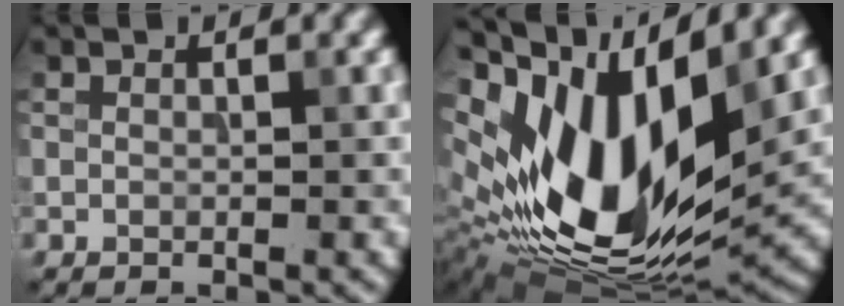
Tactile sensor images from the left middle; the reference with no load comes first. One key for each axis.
{"total": 15.9, "fx": 2.6, "fy": 7.9, "fz": 13.6, "tx": -0.266, "ty": -0.006, "tz": 0.049}